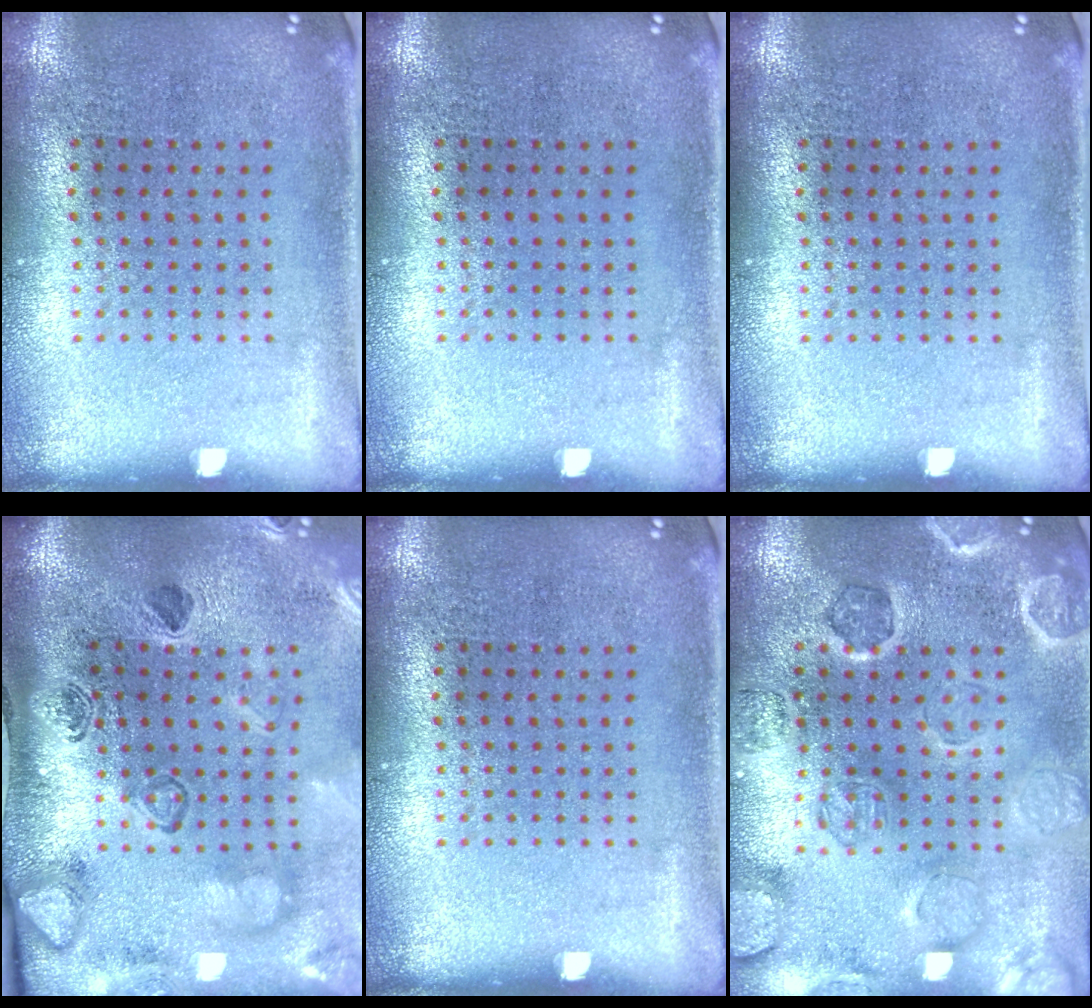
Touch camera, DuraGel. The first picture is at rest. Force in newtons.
{"total": 0.0}
{"total": 0.0}
{"total": 2.8, "press": 2.3, "slide": 1.6}
{"total": 0.0}
{"total": 1.6, "press": 1.6, "slide": 0.2}